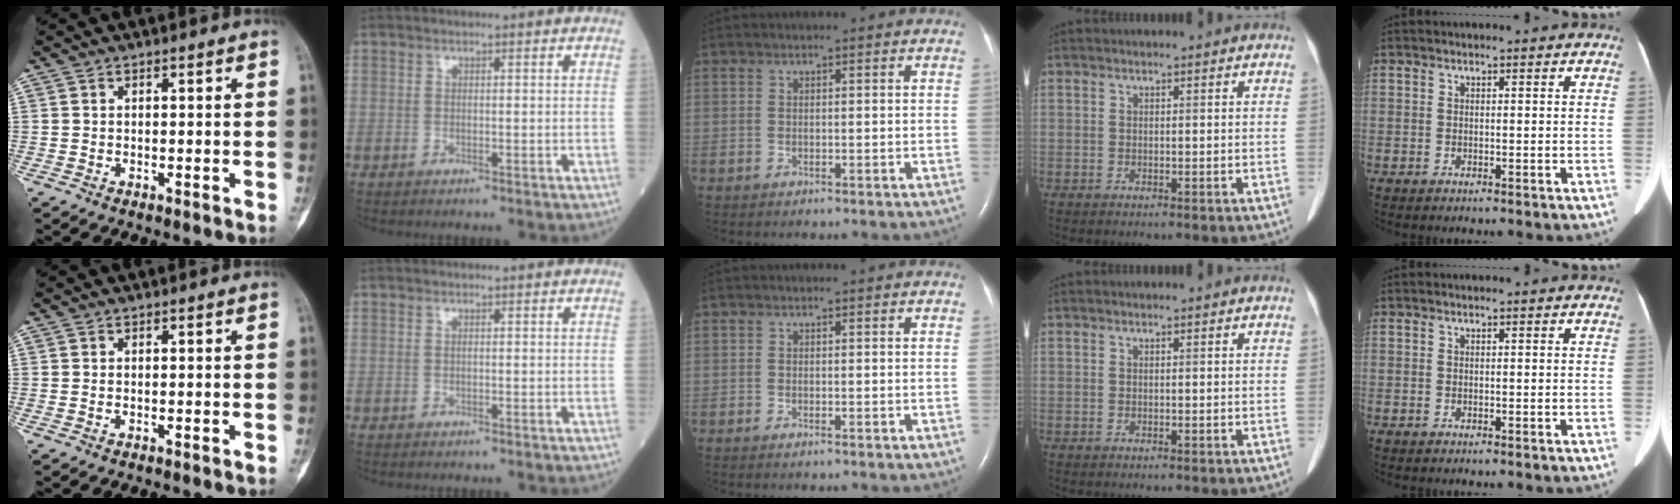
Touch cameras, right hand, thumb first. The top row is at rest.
{}